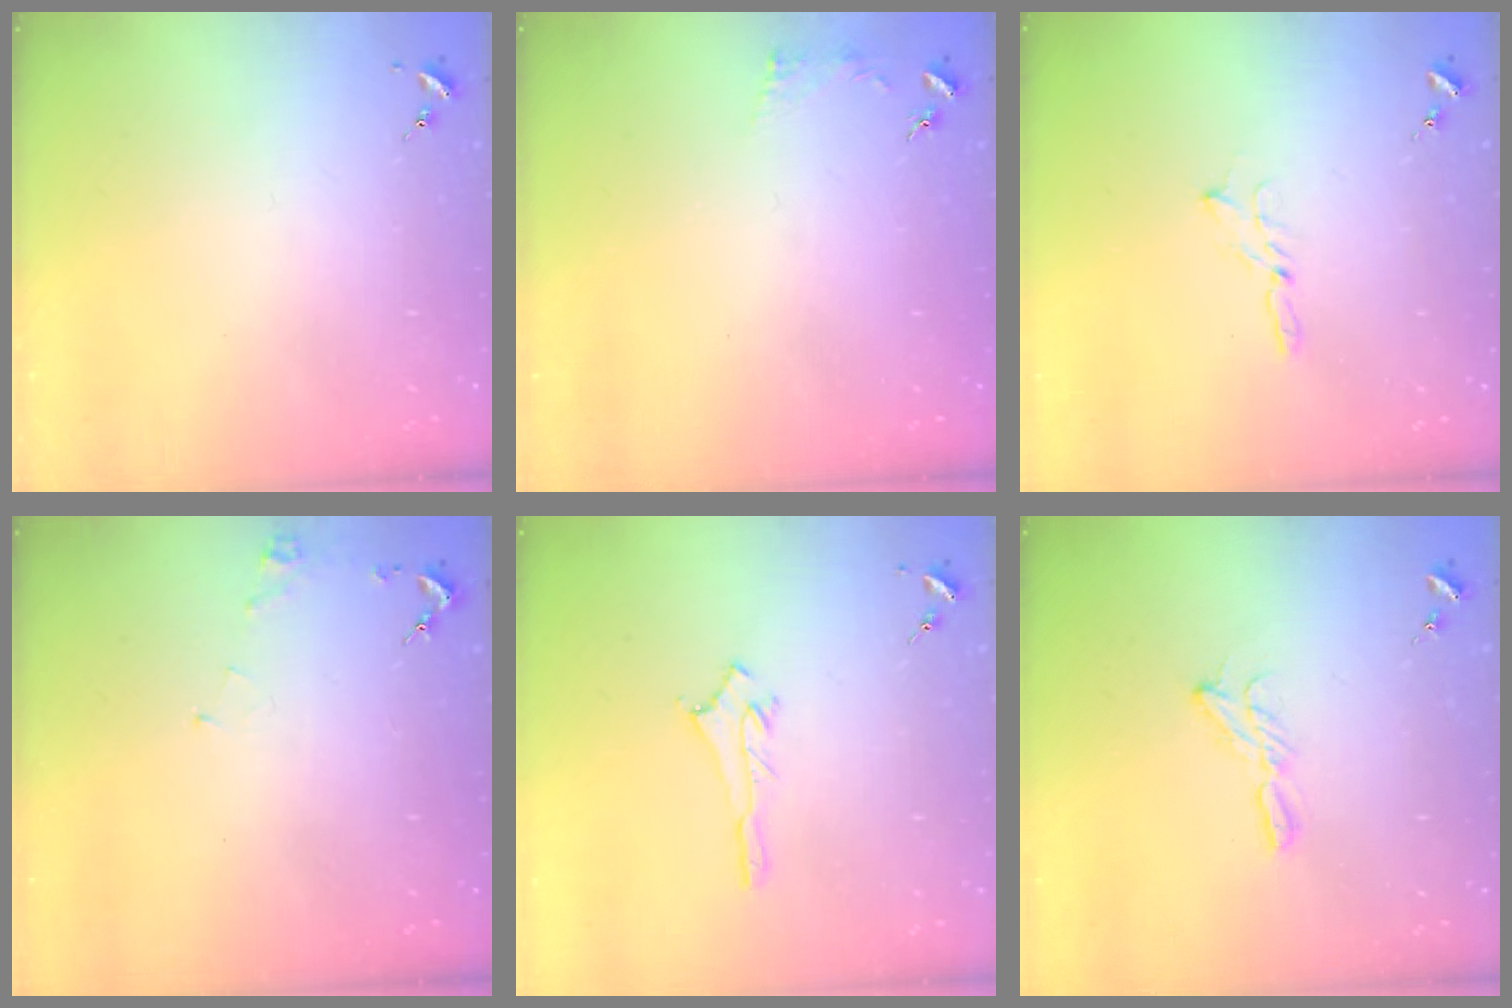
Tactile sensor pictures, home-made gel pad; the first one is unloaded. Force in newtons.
{"total": 3.4, "press": 3.3, "slide": 0.5}
{"total": 3.5, "press": 3.5, "slide": 0.1}
{"total": 3.7, "press": 3.7, "slide": 0.5}
{"total": 2.9, "press": 2.9, "slide": 0.3}
{"total": 6.4, "press": 6.4, "slide": 0.4}